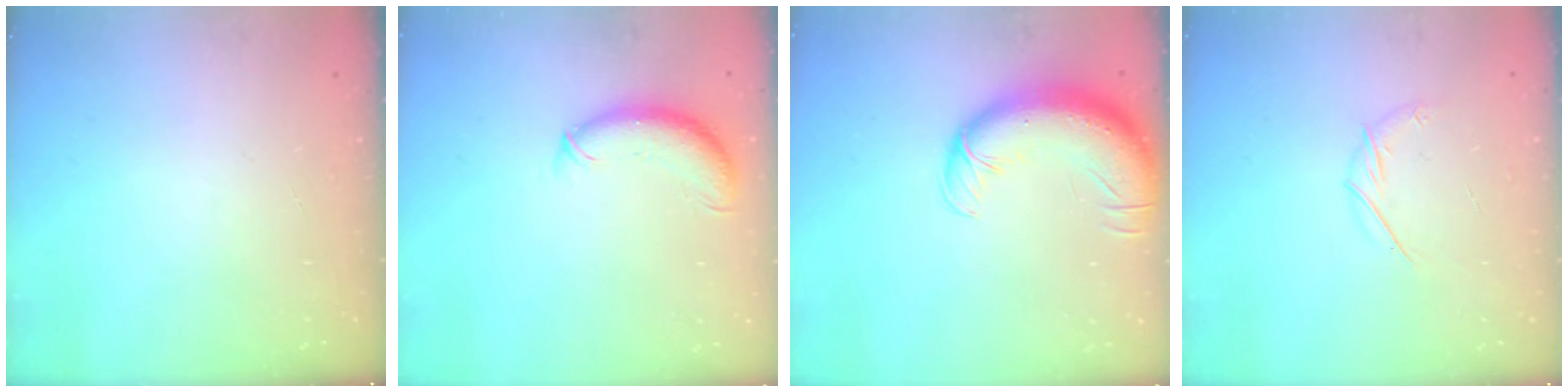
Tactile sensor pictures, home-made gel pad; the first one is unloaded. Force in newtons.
{"total": 9.7, "press": 9.6, "slide": 1.8}
{"total": 14.7, "press": 14.2, "slide": 3.7}
{"total": 5.5, "press": 5.3, "slide": 1.3}